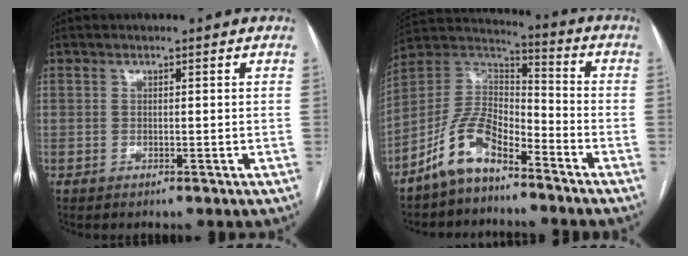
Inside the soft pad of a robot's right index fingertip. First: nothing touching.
{"total": 10.6, "force": [-7.5, 4.3, 6.2], "torque": [-0.135, 0.025, -0.149]}